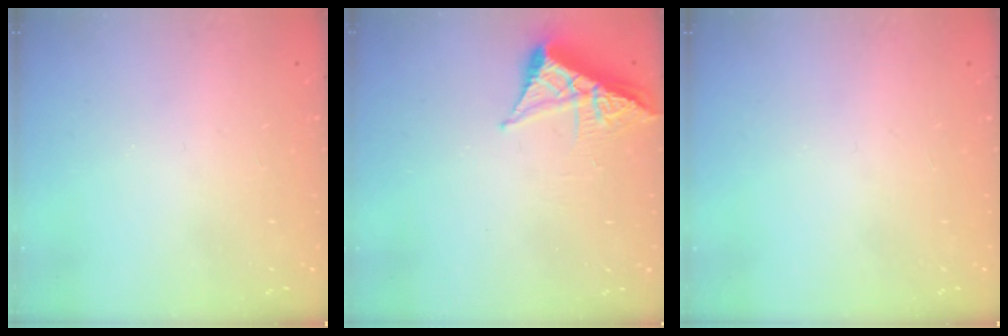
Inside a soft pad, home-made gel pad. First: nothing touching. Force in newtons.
{"total": 6.0, "press": 5.9, "slide": 0.8}
{"total": 0.0}